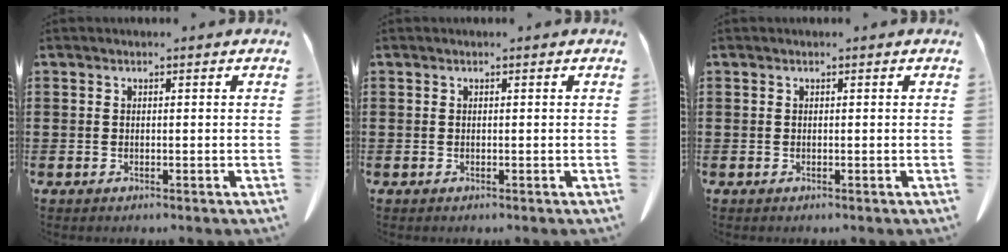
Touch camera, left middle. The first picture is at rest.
{"total": 0.0}
{"total": 0.0}